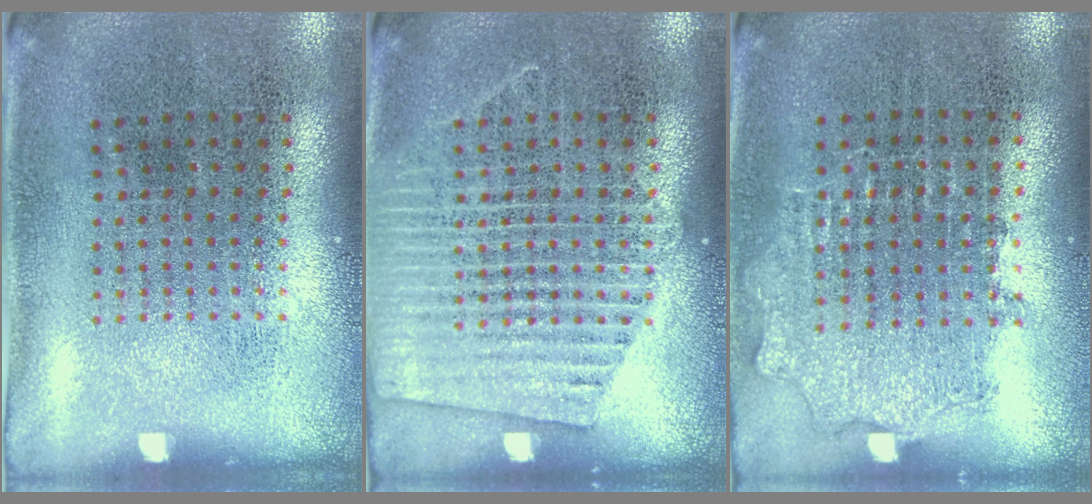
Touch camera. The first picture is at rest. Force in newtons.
{"total": 2.4, "press": 2.4, "slide": 0.2}
{"total": 0.9, "press": 0.8, "slide": 0.2}